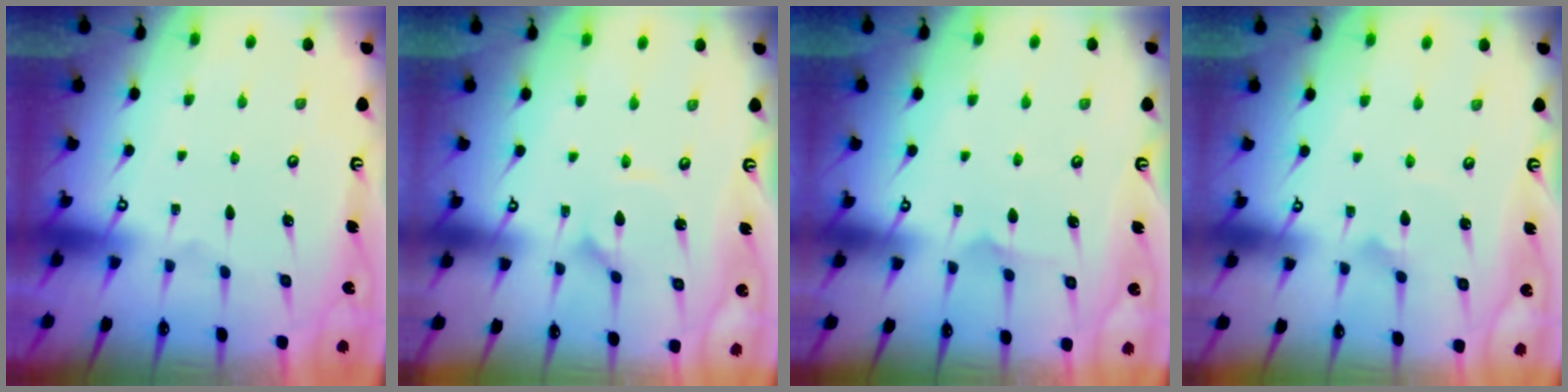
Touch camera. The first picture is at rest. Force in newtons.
{"total": 1.9, "press": 1.9, "slide": 0.2}
{"total": 5.3, "press": 5.3, "slide": 0.3}
{"total": 2.5, "press": 2.5, "slide": 0.1}